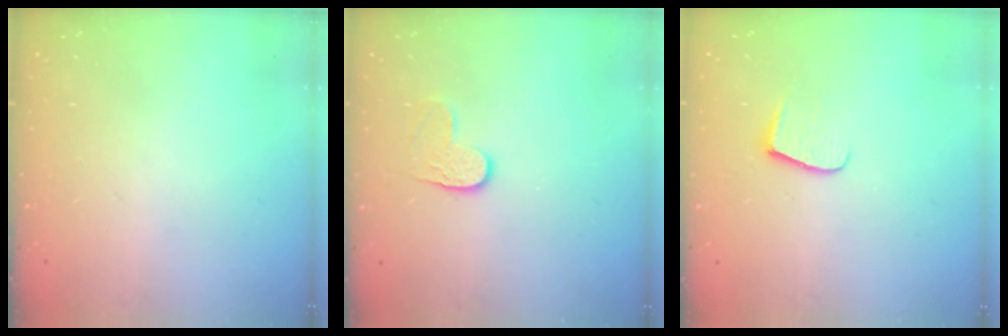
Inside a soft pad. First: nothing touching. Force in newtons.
{"total": 4.7, "press": 4.7, "slide": 0.2}
{"total": 7.7, "press": 7.7, "slide": 0.6}